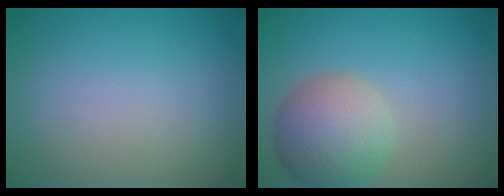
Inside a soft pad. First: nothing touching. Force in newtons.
{"total": 5.9, "press": 5.8, "slide": 0.5}